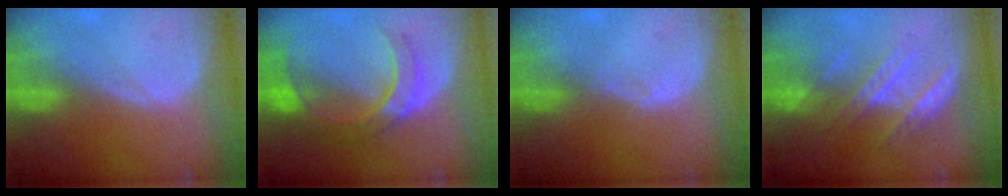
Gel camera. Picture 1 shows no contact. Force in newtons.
{"total": 8.3, "press": 7.9, "slide": 2.5}
{"total": 0.6, "press": 0.5, "slide": 0.3}
{"total": 7.3, "press": 6.6, "slide": 3.2}